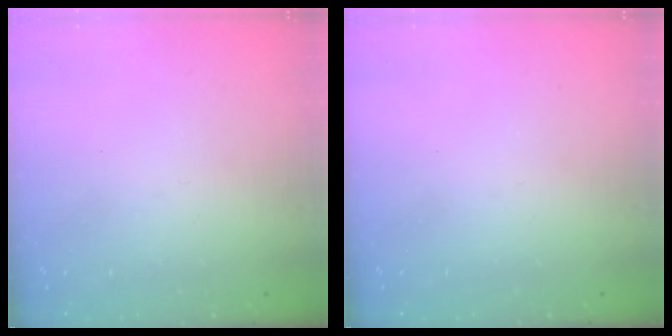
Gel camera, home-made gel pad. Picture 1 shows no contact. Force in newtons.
{"total": 0.0}